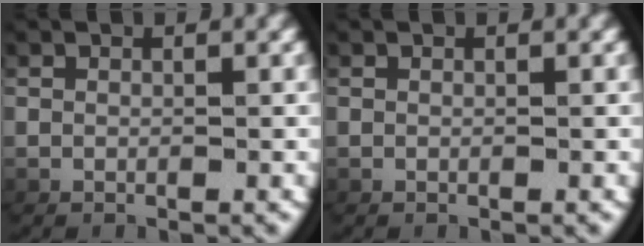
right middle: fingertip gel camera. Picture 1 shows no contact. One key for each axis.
{"total": 0.0}